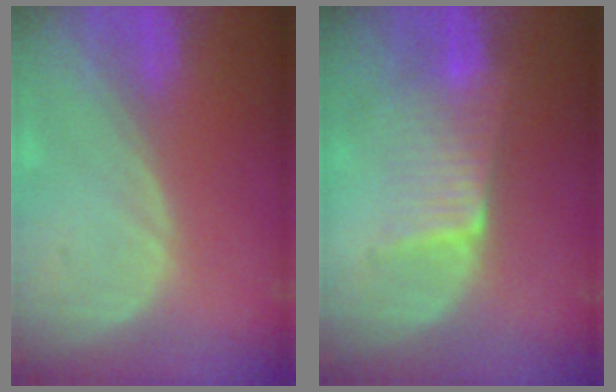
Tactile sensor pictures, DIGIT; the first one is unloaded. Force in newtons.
{"total": 6.4, "press": 5.8, "slide": 2.9}